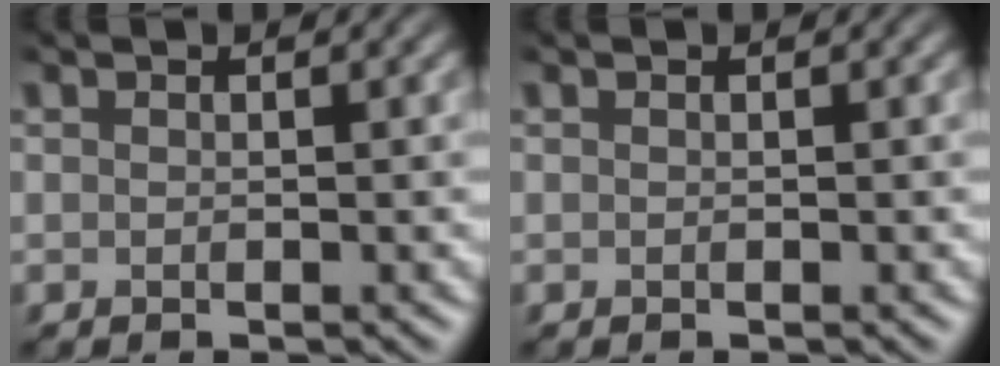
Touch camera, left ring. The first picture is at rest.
{"total": 0.0}